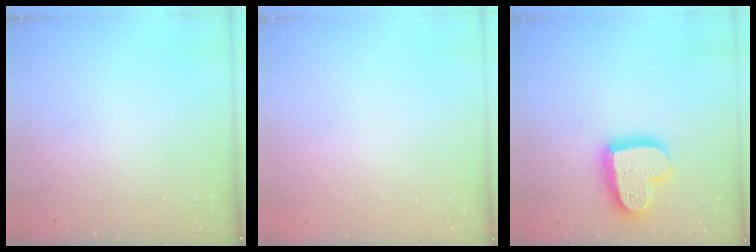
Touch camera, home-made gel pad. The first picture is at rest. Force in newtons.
{"total": 0.0}
{"total": 17.8, "press": 17.8, "slide": 1.4}